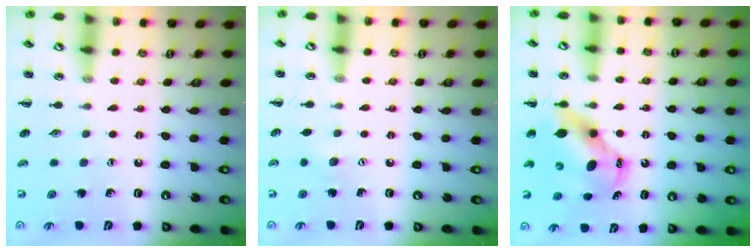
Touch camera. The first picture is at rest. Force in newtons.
{"total": 3.5, "press": 3.4, "slide": 0.8}
{"total": 7.4, "press": 7.2, "slide": 1.7}